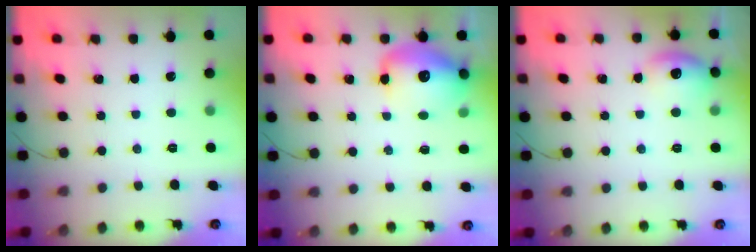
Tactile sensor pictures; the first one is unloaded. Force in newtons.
{"total": 14.2, "press": 13.7, "slide": 3.7}
{"total": 9.1, "press": 9.0, "slide": 1.3}